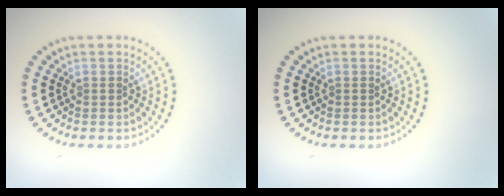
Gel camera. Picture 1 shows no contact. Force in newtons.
{"total": 0.0}